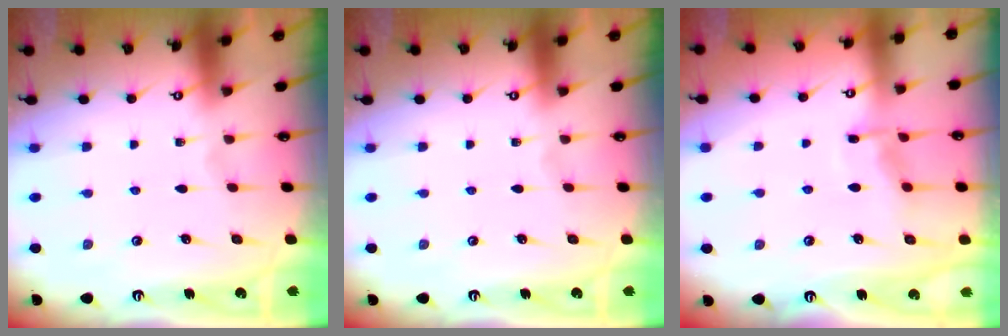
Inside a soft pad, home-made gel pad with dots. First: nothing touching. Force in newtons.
{"total": 0.0}
{"total": 7.0, "press": 6.9, "slide": 0.7}